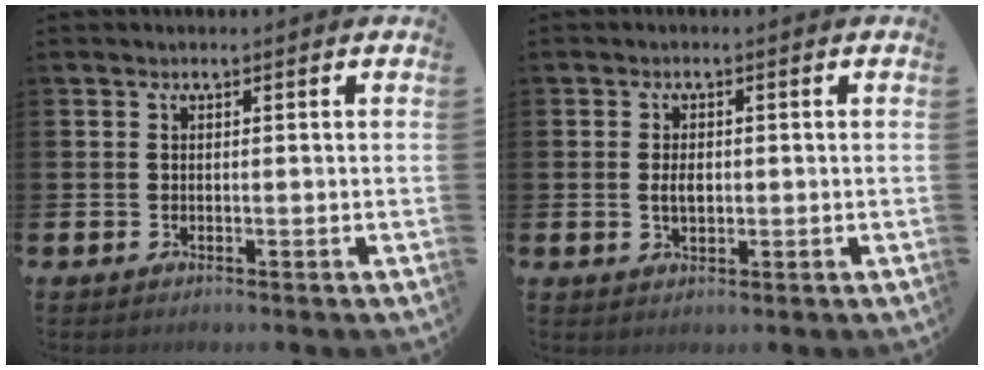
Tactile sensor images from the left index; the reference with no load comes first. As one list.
[{"total": 2.5, "force": [0.0, 1.5, 2.0], "torque": [-0.028, 0.001, -0.004]}]